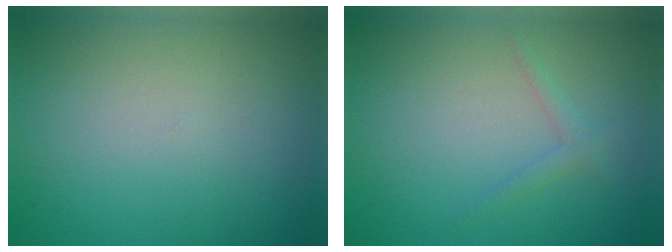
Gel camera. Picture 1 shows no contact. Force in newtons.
{"total": 1.1, "press": 1.1, "slide": 0.0}